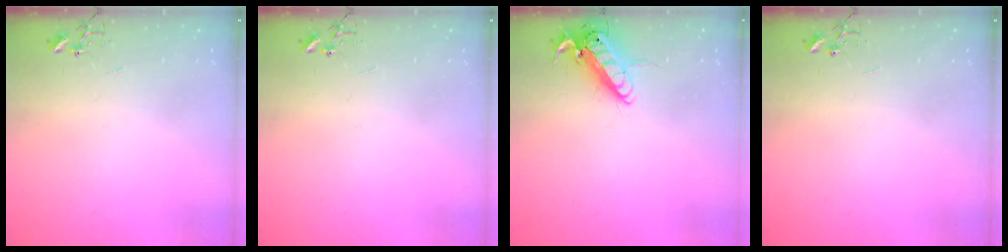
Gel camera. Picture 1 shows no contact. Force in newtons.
{"total": 0.0}
{"total": 13.8, "press": 13.6, "slide": 2.3}
{"total": 0.0}